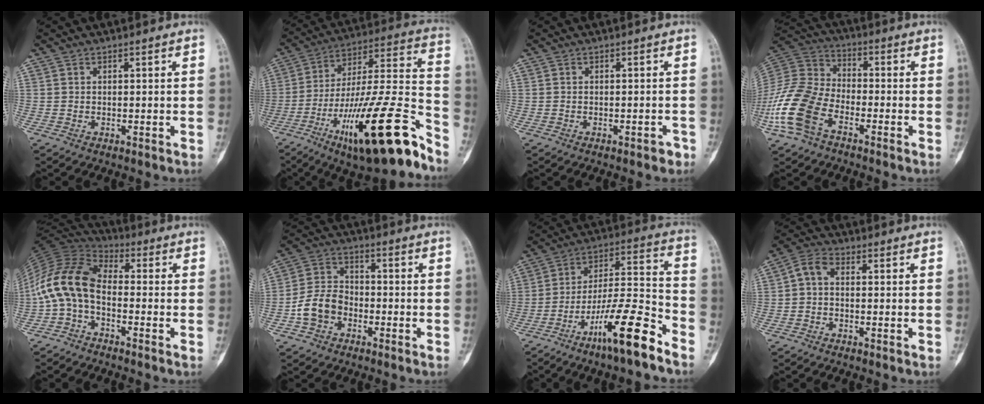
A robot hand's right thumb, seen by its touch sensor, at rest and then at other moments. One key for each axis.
{"total": 27.1, "fx": -15.7, "fy": 5.7, "fz": 21.3, "tx": -0.310, "ty": 0.078, "tz": -0.251}
{"total": 1.6, "fx": -1.0, "fy": 0.7, "fz": 1.0, "tx": -0.015, "ty": 0.009, "tz": -0.011}
{"total": 16.5, "fx": -7.4, "fy": 10.0, "fz": 10.9, "tx": -0.237, "ty": 0.040, "tz": -0.155}
{"total": 12.2, "fx": -2.7, "fy": 7.2, "fz": 9.4, "tx": -0.187, "ty": 0.056, "tz": -0.069}
{"total": 8.3, "fx": -3.1, "fy": 6.3, "fz": 4.5, "tx": -0.076, "ty": 0.033, "tz": -0.065}
{"total": 16.3, "fx": -10.4, "fy": 2.4, "fz": 12.3, "tx": -0.223, "ty": 0.077, "tz": -0.181}
{"total": 4.2, "fx": -0.3, "fy": 2.7, "fz": 3.2, "tx": -0.056, "ty": 0.015, "tz": -0.018}